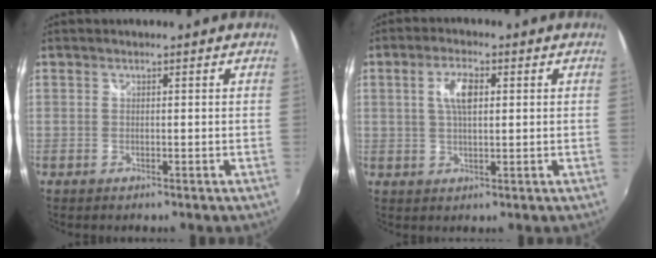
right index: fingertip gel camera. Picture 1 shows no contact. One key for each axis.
{"total": 5.2, "fx": 1.2, "fy": 2.0, "fz": 4.6, "tx": -0.088, "ty": 0.008, "tz": 0.022}